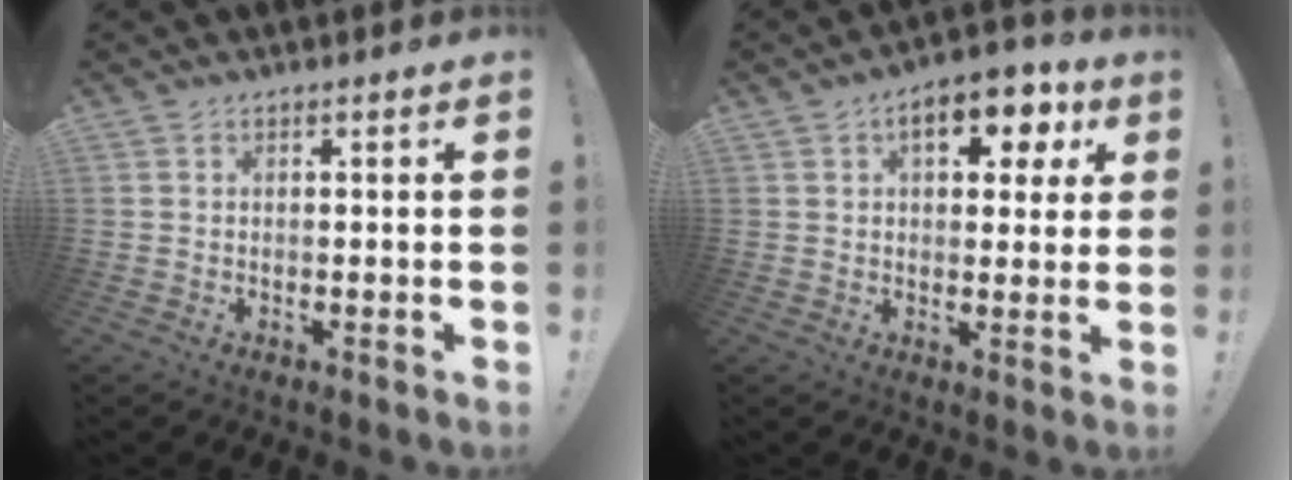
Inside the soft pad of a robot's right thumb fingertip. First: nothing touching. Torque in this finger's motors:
{"motor_torque": [0.04, 1.66, 1.10, 0.37, 0.01]}